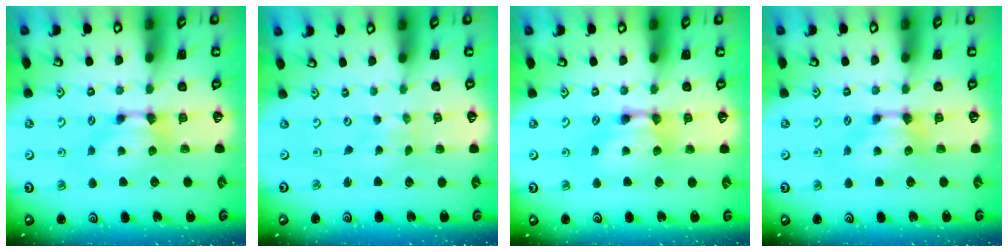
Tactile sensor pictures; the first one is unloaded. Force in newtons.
{"total": 5.0, "press": 5.0, "slide": 0.3}
{"total": 2.2, "press": 2.2, "slide": 0.1}
{"total": 0.0}